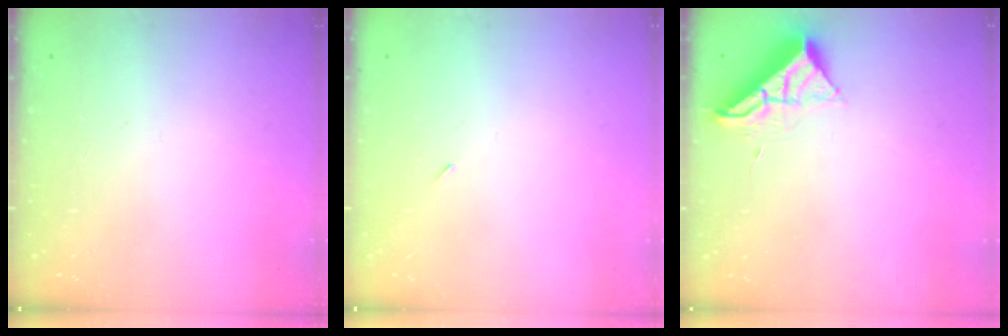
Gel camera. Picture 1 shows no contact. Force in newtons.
{"total": 2.3, "press": 2.0, "slide": 1.2}
{"total": 10.2, "press": 10.2, "slide": 0.5}